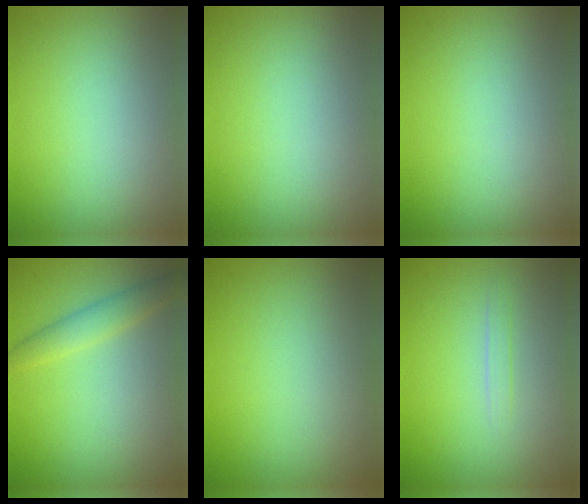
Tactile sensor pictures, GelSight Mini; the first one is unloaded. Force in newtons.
{"total": 0.0}
{"total": 0.0}
{"total": 2.3, "press": 2.3, "slide": 0.0}
{"total": 0.0}
{"total": 0.7, "press": 0.7, "slide": 0.0}